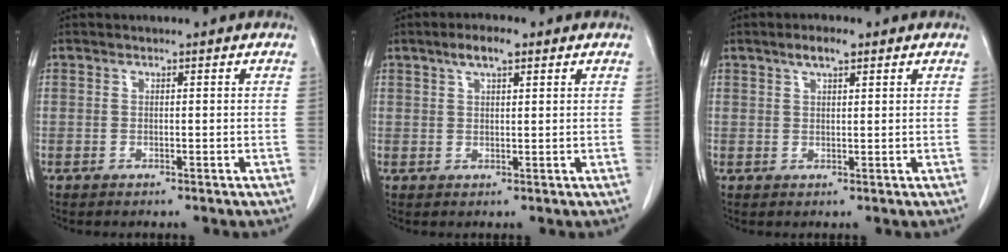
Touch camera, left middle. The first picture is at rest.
{"total": 3.7, "force": [2.3, 1.0, 2.8], "torque": [-0.056, 0.008, 0.041]}
{"total": 2.9, "force": [1.9, 0.8, 2.1], "torque": [-0.041, 0.006, 0.033]}